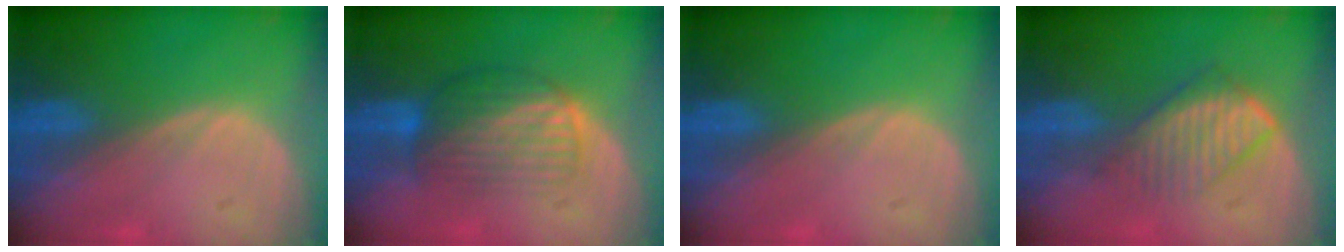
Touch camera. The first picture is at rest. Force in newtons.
{"total": 6.7, "press": 6.4, "slide": 1.9}
{"total": 0.0}
{"total": 6.0, "press": 5.7, "slide": 2.0}